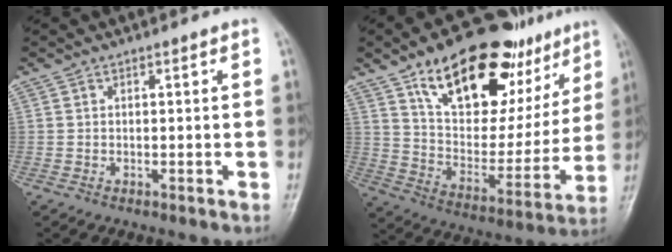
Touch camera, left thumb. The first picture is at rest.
{"total": 27.3, "force": [16.0, 13.9, 17.3], "torque": [-0.209, -0.036, 0.257]}